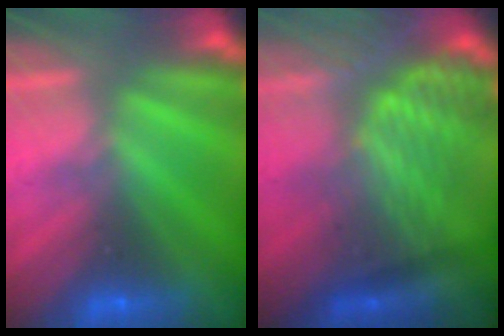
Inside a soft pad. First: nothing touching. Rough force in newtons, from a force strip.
{"total": 3.4}